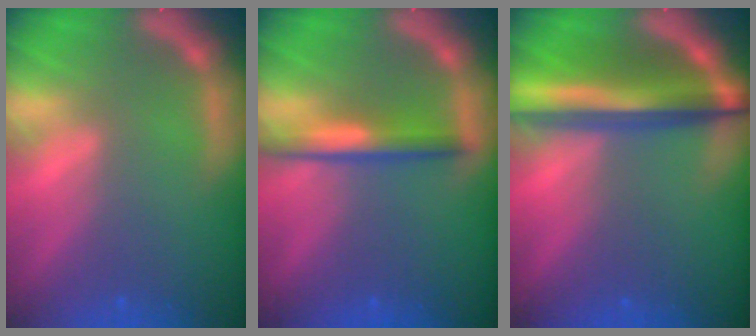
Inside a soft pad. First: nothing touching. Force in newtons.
{"total": 3.5}
{"total": 8.6}